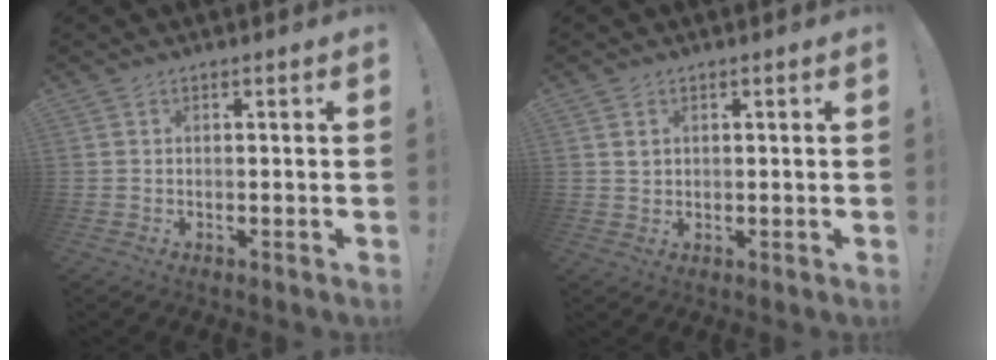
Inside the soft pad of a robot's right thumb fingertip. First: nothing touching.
{"total": 1.9, "force": [1.0, 1.6, 0.4], "torque": [0.006, -0.002, 0.015]}